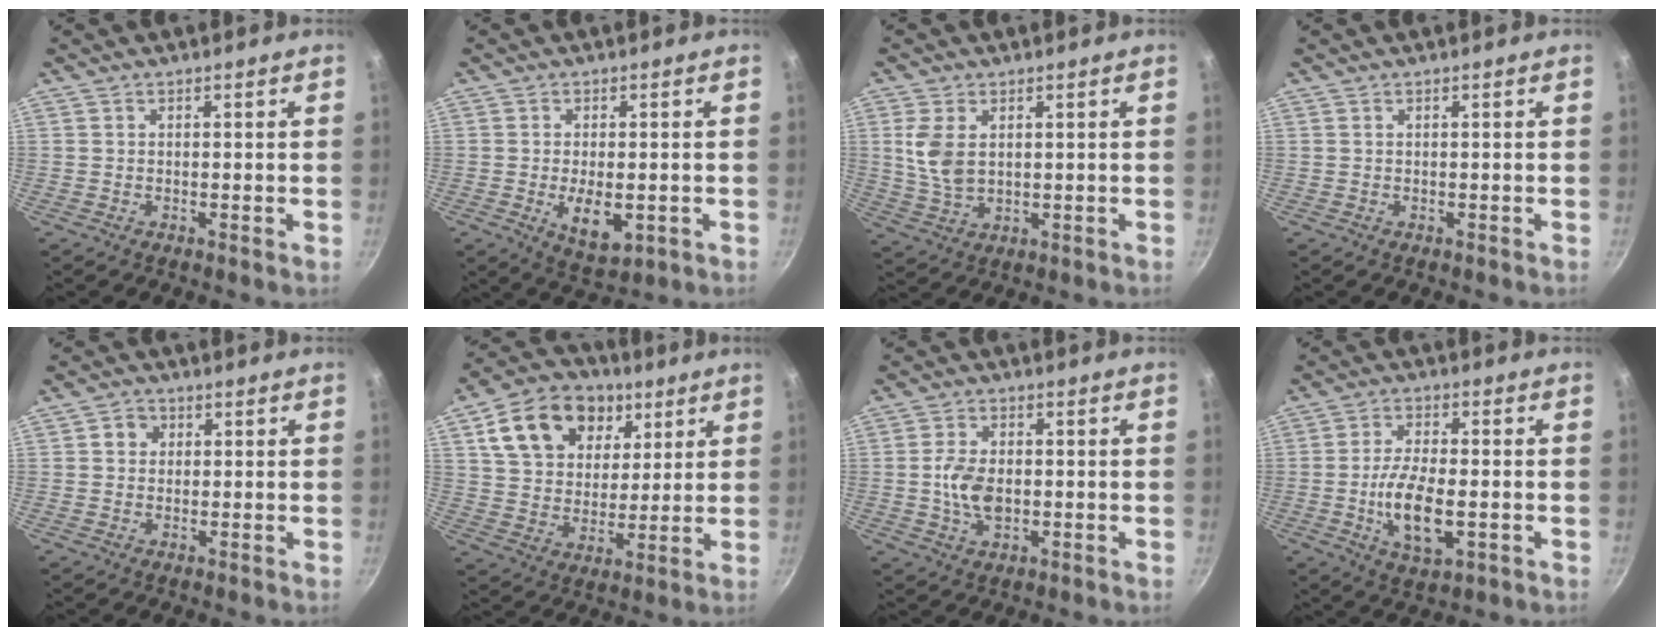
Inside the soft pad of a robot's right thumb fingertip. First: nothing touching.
{"total": 7.5, "force": [-1.4, 3.7, 6.3], "torque": [-0.094, -0.007, -0.010]}
{"total": 7.0, "force": [1.6, 4.3, 5.3], "torque": [-0.108, -0.011, 0.035]}
{"total": 0.0}
{"total": 3.2, "force": [0.7, 2.9, 1.1], "torque": [0.002, 0.003, 0.006]}
{"total": 18.5, "force": [7.8, 13.5, 9.9], "torque": [-0.150, -0.007, 0.129]}
{"total": 6.9, "force": [-0.5, 4.3, 5.3], "torque": [-0.096, 0.004, -0.010]}
{"total": 11.0, "force": [-2.2, 4.8, 9.6], "torque": [-0.178, 0.006, -0.040]}